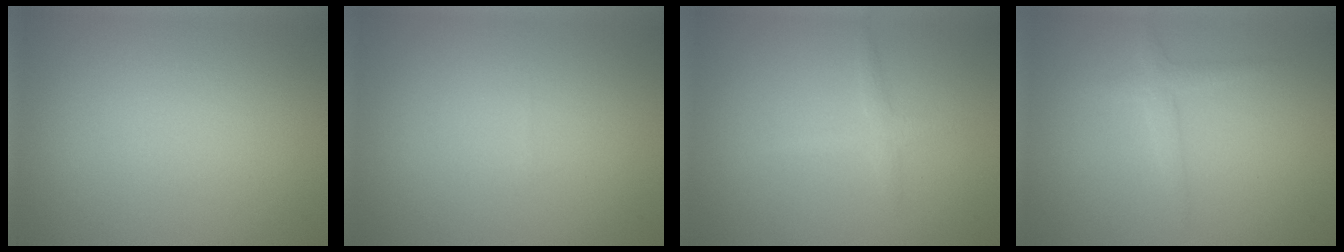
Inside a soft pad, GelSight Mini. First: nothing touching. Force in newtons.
{"total": 0.0}
{"total": 1.4, "press": 1.4, "slide": 0.1}
{"total": 1.6, "press": 1.6, "slide": 0.0}